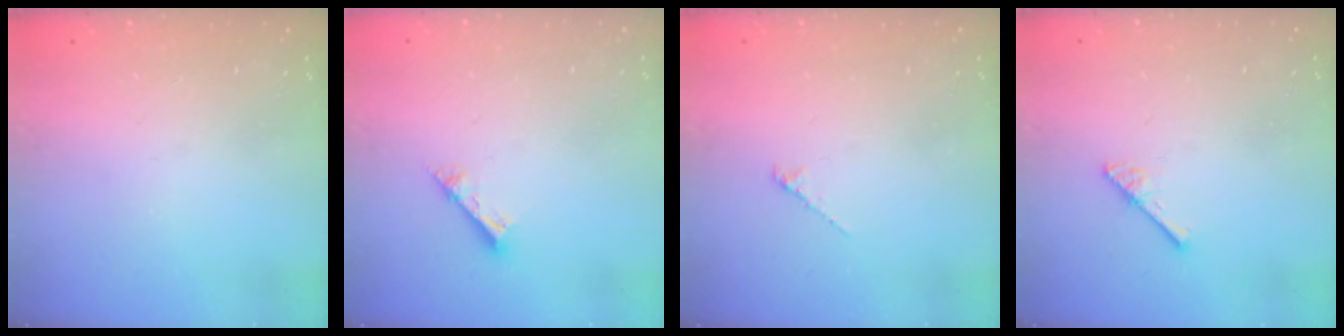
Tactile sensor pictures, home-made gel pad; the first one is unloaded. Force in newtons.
{"total": 2.6, "press": 2.6, "slide": 0.2}
{"total": 1.2, "press": 1.1, "slide": 0.4}
{"total": 4.2, "press": 4.2, "slide": 0.4}